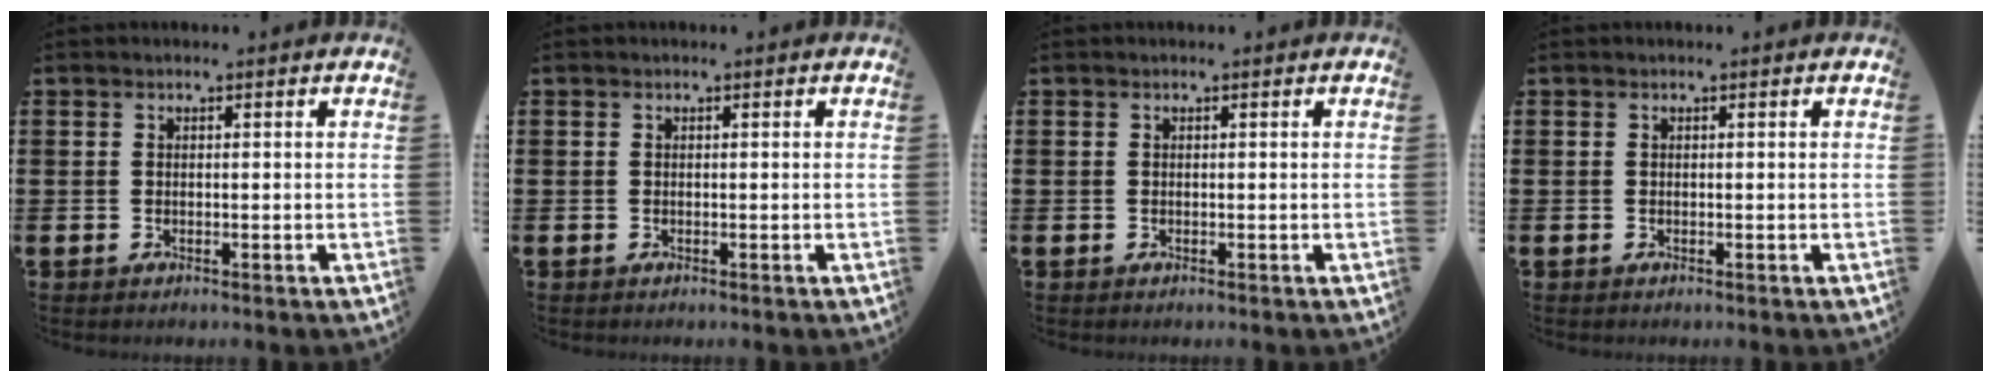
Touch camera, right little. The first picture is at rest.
{"total": 0.0}
{"total": 0.0}
{"total": 0.0}